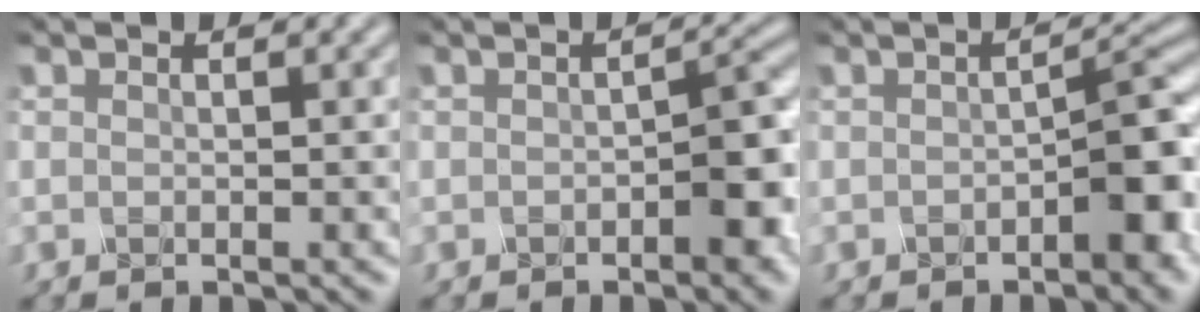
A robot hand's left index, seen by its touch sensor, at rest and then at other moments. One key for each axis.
{"total": 3.0, "fx": -1.5, "fy": 0.6, "fz": 2.6, "tx": -0.049, "ty": 0.005, "tz": -0.018}
{"total": 3.8, "fx": -1.8, "fy": 0.7, "fz": 3.2, "tx": -0.056, "ty": 0.009, "tz": -0.024}